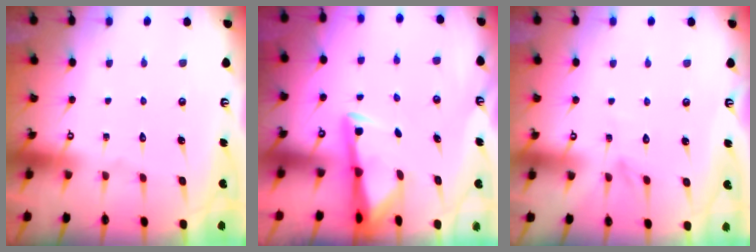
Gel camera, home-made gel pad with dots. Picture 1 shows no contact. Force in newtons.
{"total": 2.8, "press": 2.7, "slide": 0.5}
{"total": 2.8, "press": 2.8, "slide": 0.3}